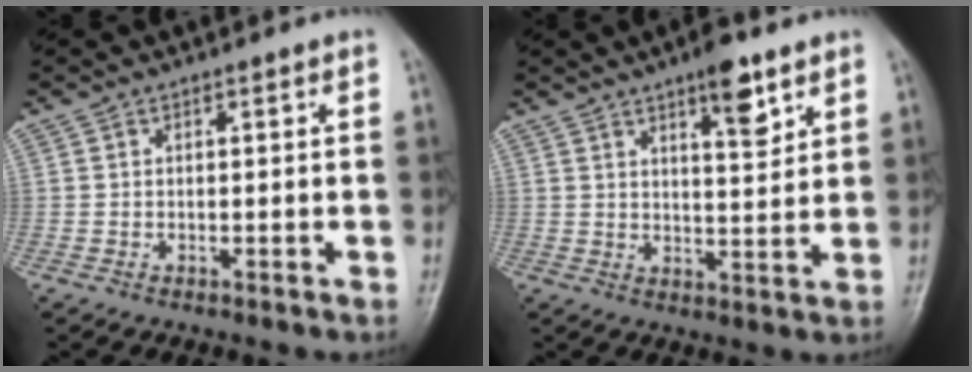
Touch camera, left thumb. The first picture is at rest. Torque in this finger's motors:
{"motor_torque": [1.56, 0.53, 0.90, -0.96, 0.09]}